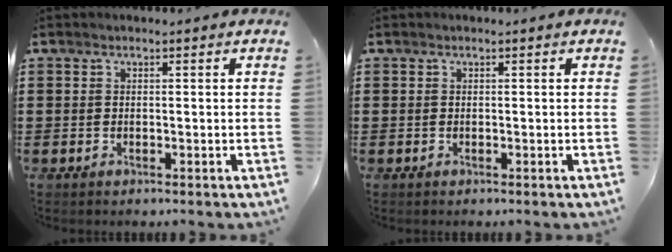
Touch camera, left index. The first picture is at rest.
{"total": 0.0}